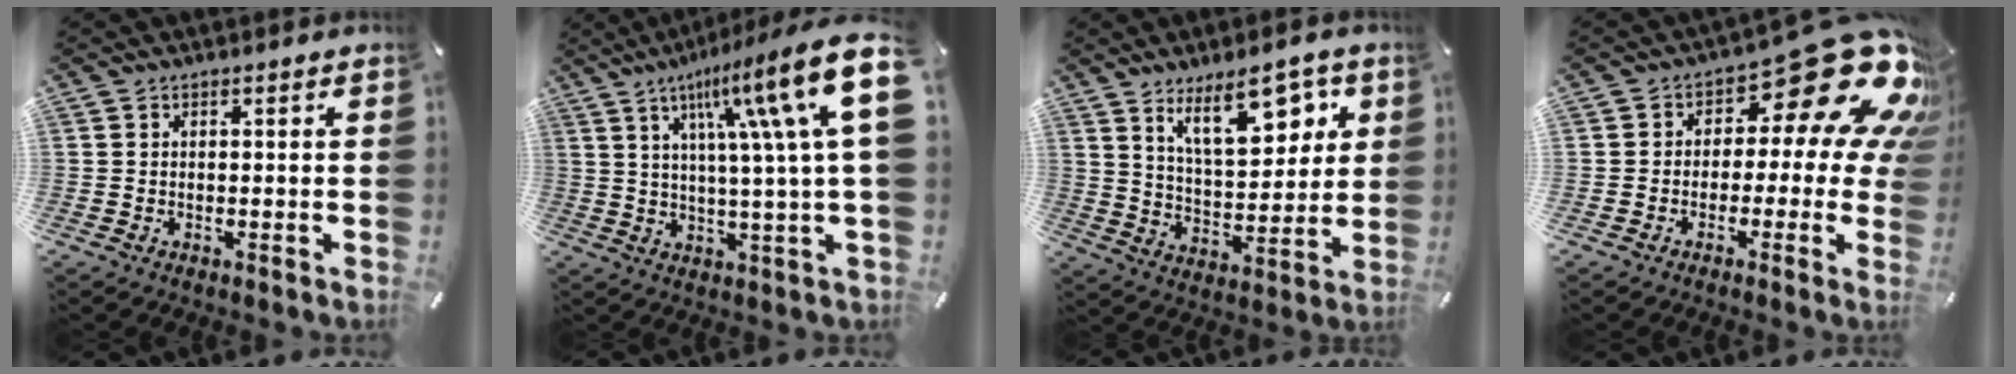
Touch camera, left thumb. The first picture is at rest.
{"total": 22.2, "force": [7.6, 4.0, 20.4], "torque": [-0.318, -0.033, 0.111]}
{"total": 15.2, "force": [8.7, 7.2, 10.1], "torque": [-0.145, -0.036, 0.147]}
{"total": 19.6, "force": [9.4, 8.7, 14.8], "torque": [-0.186, -0.066, 0.153]}